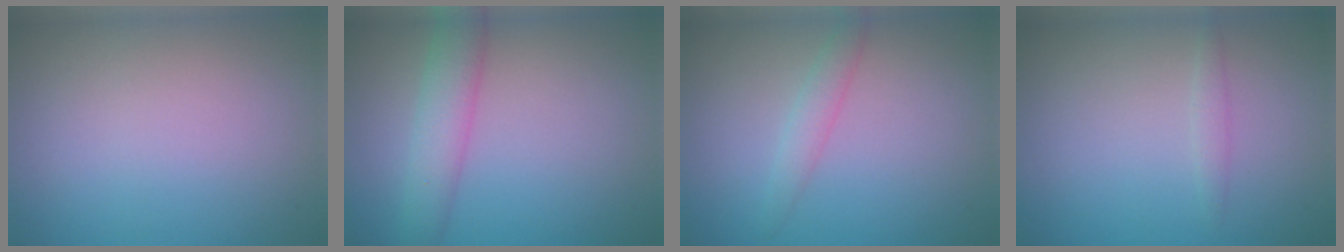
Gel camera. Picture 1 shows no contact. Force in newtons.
{"total": 3.7, "press": 3.7, "slide": 0.1}
{"total": 1.7, "press": 1.7, "slide": 0.1}
{"total": 0.8, "press": 0.8, "slide": 0.0}